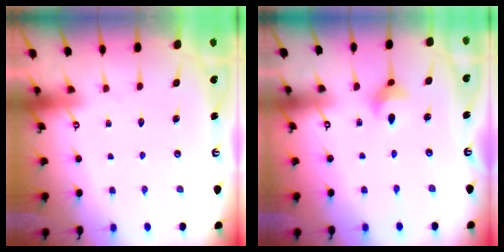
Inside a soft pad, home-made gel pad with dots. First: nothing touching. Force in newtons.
{"total": 4.1, "press": 4.0, "slide": 0.8}